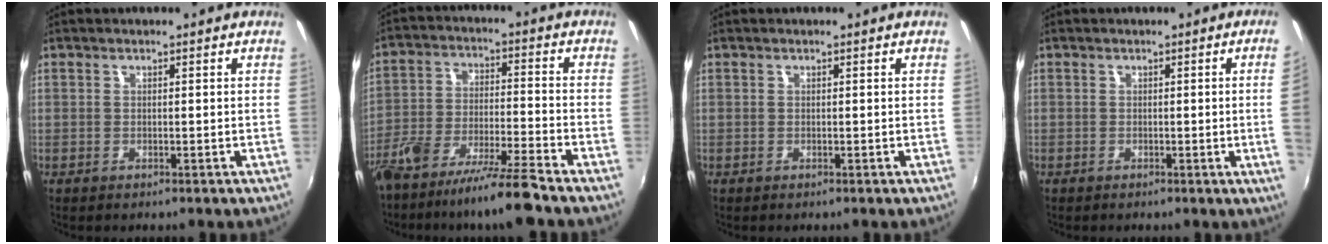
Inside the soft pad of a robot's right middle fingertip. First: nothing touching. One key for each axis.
{"total": 11.7, "fx": -9.6, "fy": -0.3, "fz": 6.6, "tx": -0.137, "ty": -0.014, "tz": -0.172}
{"total": 0.0}
{"total": 3.9, "fx": 0.3, "fy": -2.1, "fz": 3.3, "tx": -0.053, "ty": -0.010, "tz": 0.009}